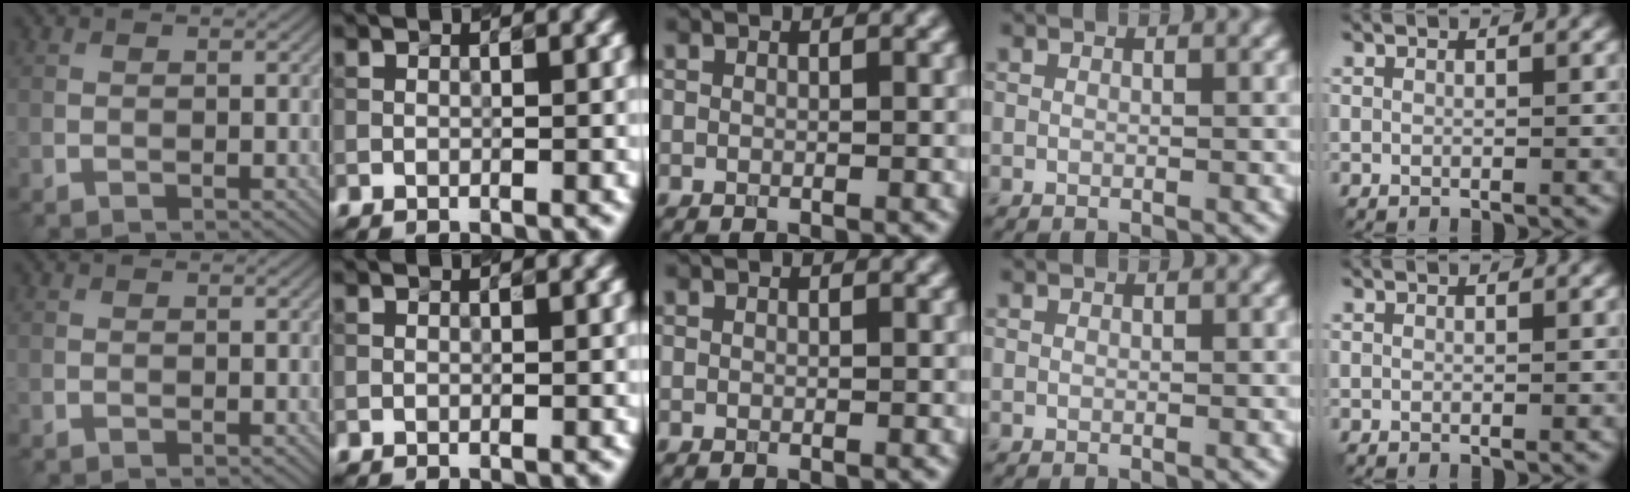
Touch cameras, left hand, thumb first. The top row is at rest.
{}